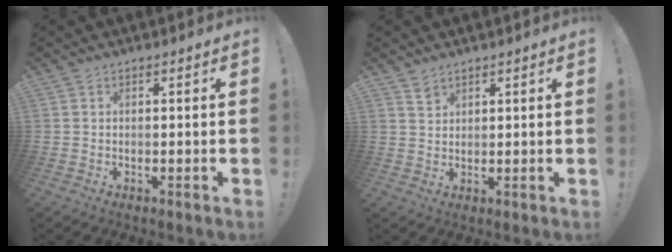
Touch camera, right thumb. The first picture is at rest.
{"total": 2.8, "force": [2.2, 1.6, 0.7], "torque": [-0.002, -0.017, 0.040]}